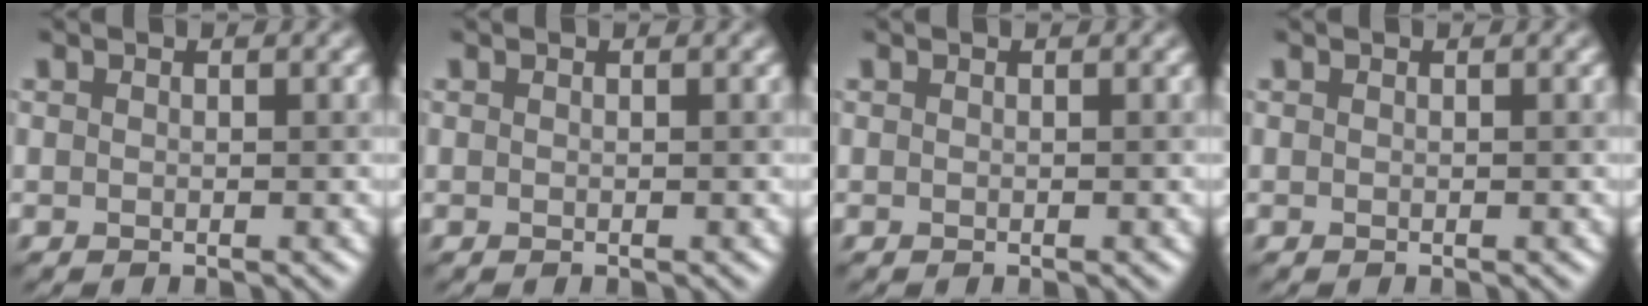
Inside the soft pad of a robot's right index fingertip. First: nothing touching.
{"total": 0.0}
{"total": 0.0}
{"total": 0.0}